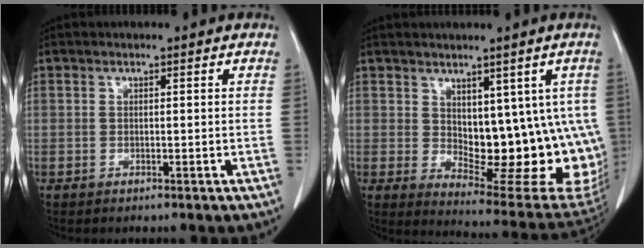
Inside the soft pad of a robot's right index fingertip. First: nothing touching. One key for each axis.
{"total": 15.4, "fx": 0.8, "fy": 7.6, "fz": 13.3, "tx": -0.145, "ty": -0.007, "tz": 0.032}